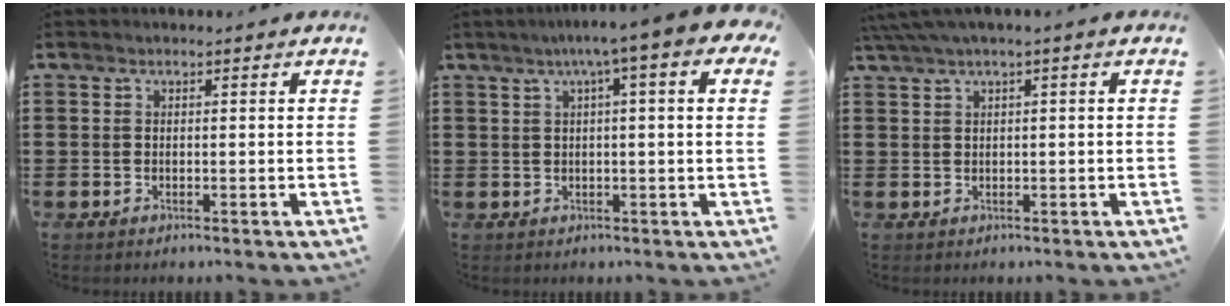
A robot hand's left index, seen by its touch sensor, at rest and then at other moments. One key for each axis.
{"total": 5.2, "fx": 2.2, "fy": -0.3, "fz": 4.7, "tx": -0.093, "ty": -0.002, "tz": 0.033}
{"total": 2.0, "fx": 0.4, "fy": -0.1, "fz": 1.9, "tx": -0.041, "ty": -0.007, "tz": 0.006}